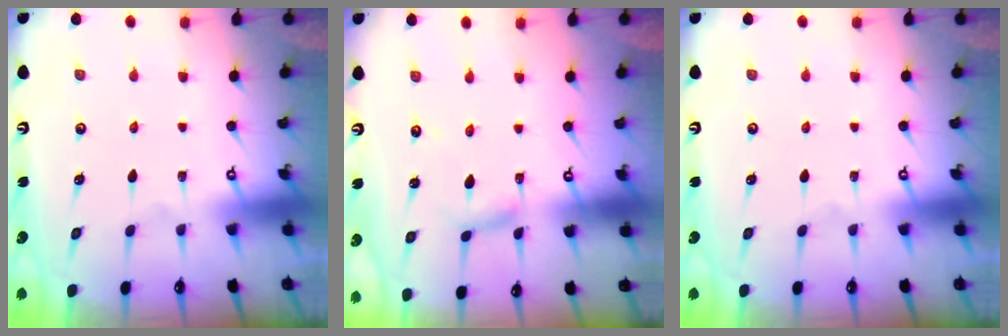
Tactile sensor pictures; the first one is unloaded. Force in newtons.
{"total": 2.3, "press": 2.3, "slide": 0.2}
{"total": 0.0}